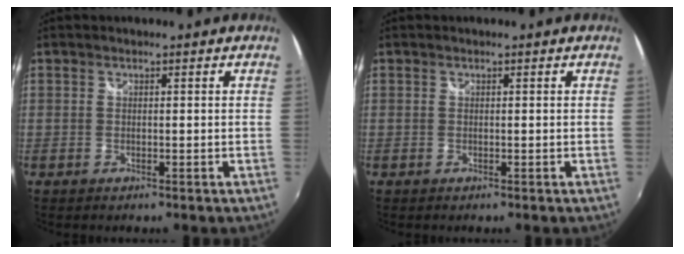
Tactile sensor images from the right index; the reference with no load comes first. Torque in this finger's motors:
{"motor_torque": [-0.03, -0.01, 0.00, 0.01]}